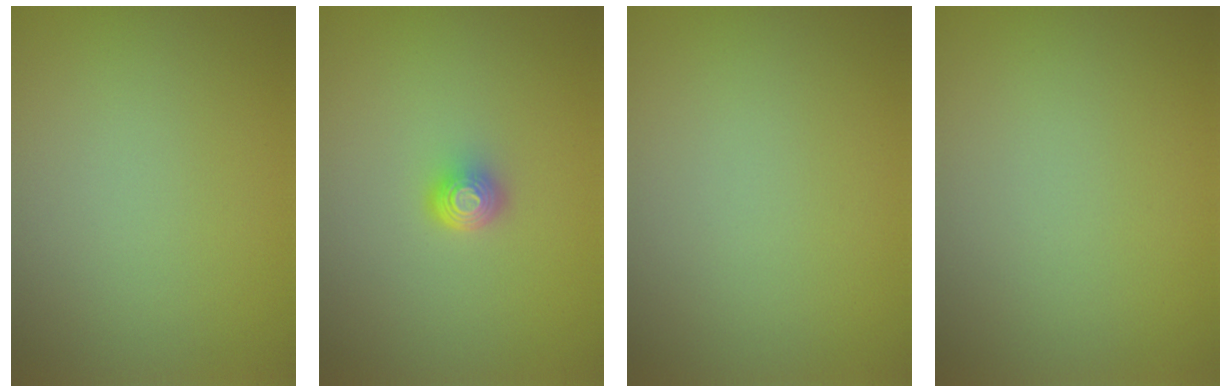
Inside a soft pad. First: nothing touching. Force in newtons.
{"total": 1.6, "press": 1.2, "slide": 1.1}
{"total": 0.0}
{"total": 0.0}